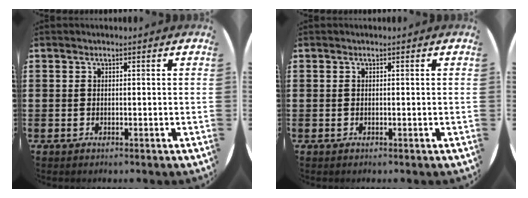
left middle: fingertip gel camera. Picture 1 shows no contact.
{"total": 0.0}